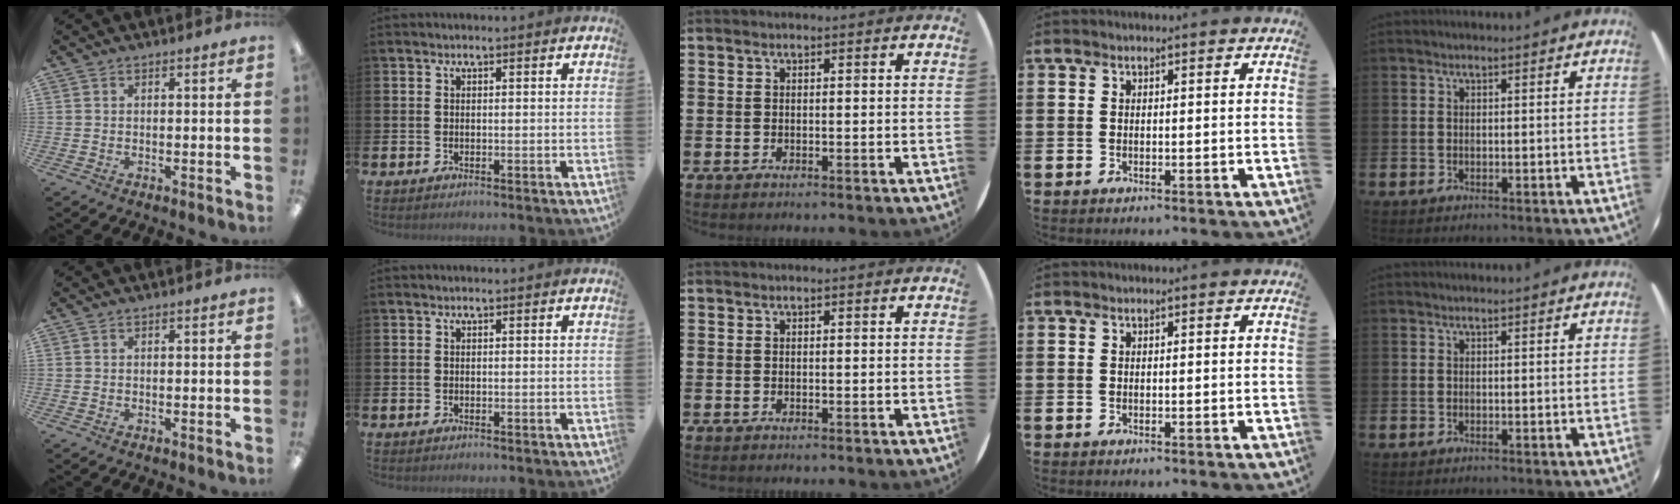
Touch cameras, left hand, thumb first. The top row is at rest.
{}